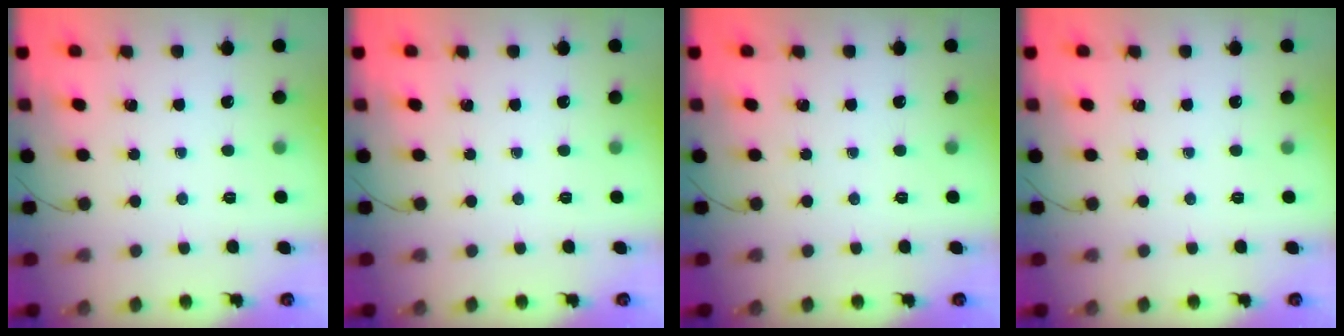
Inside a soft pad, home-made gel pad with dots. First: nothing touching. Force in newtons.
{"total": 0.0}
{"total": 0.0}
{"total": 0.0}